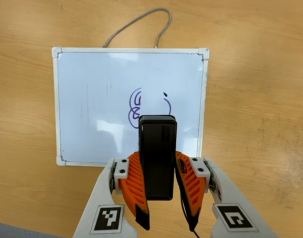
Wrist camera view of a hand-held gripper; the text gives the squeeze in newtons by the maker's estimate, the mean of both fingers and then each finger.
{"total": 8.3, "left": 5.7, "right": 10.9}